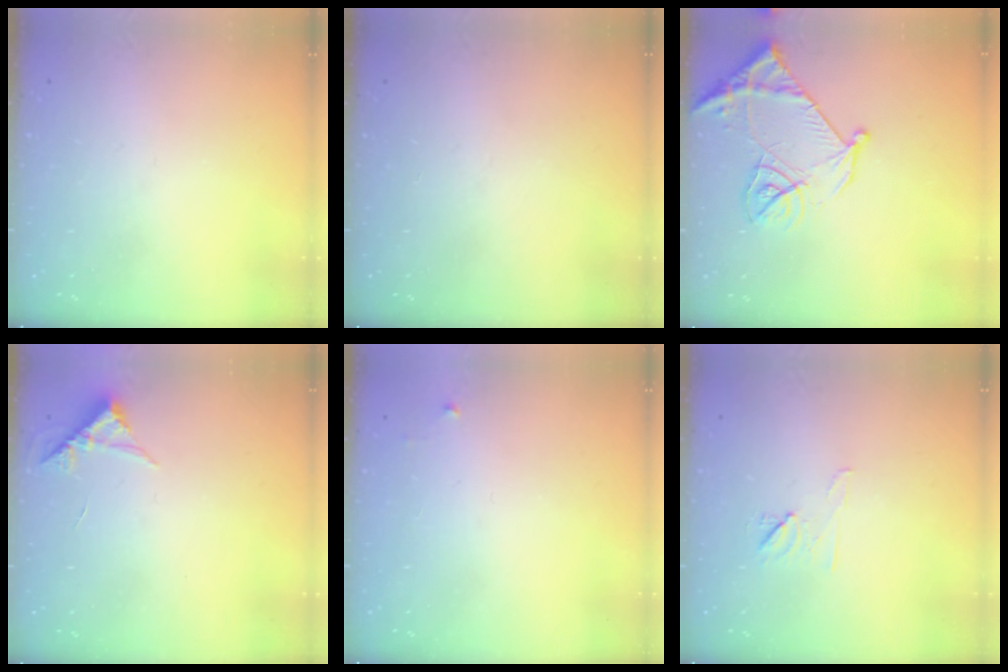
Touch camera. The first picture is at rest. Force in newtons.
{"total": 0.0}
{"total": 14.4, "press": 14.3, "slide": 1.6}
{"total": 4.6, "press": 4.6, "slide": 0.3}
{"total": 2.5, "press": 2.5, "slide": 0.4}
{"total": 7.3, "press": 7.2, "slide": 1.3}